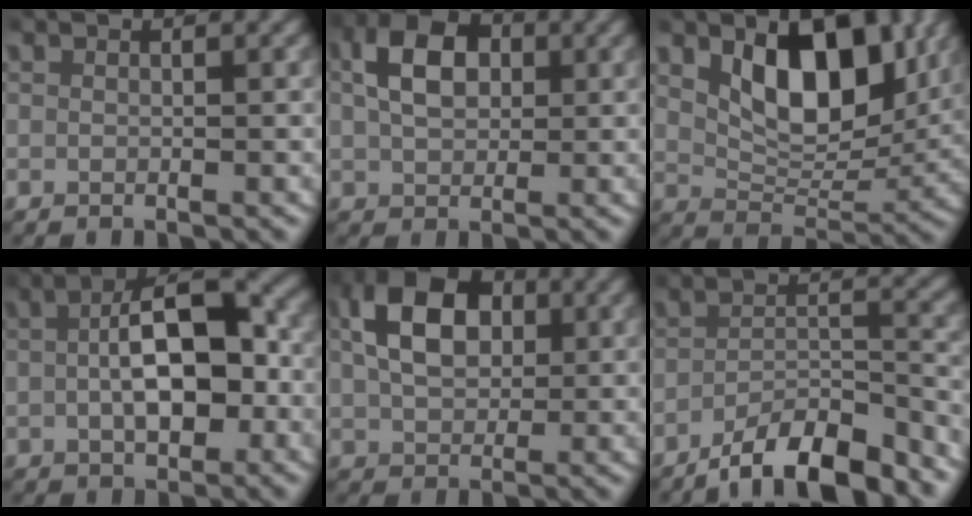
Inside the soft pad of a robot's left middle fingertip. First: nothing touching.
{"total": 6.2, "force": [1.6, 4.1, 4.3], "torque": [-0.069, 0.006, 0.027]}
{"total": 8.1, "force": [3.4, 4.3, 5.9], "torque": [-0.095, -0.007, 0.056]}
{"total": 7.0, "force": [-0.8, 3.4, 6.1], "torque": [-0.090, 0.009, -0.008]}
{"total": 8.5, "force": [2.3, 5.8, 5.8], "torque": [-0.106, -0.001, 0.041]}
{"total": 7.3, "force": [-6.2, 1.9, 3.2], "torque": [-0.038, 0.000, -0.103]}